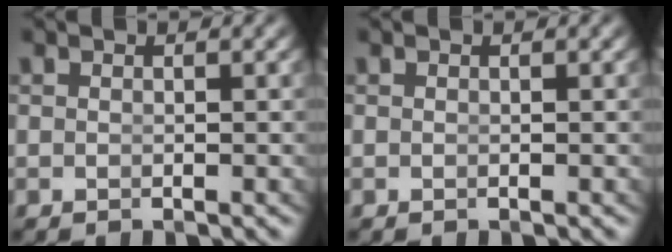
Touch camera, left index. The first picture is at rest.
{"total": 0.0}